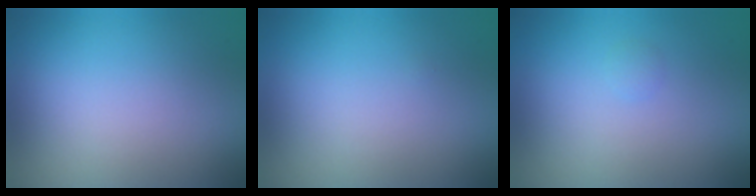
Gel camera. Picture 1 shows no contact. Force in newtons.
{"total": 0.0}
{"total": 0.5, "press": 0.5, "slide": 0.0}